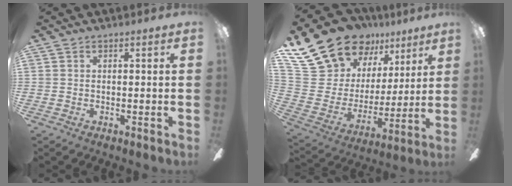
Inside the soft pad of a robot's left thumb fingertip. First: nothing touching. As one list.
[{"total": 24.4, "force": [17.1, 14.6, 9.5], "torque": [-0.189, -0.109, 0.334]}]